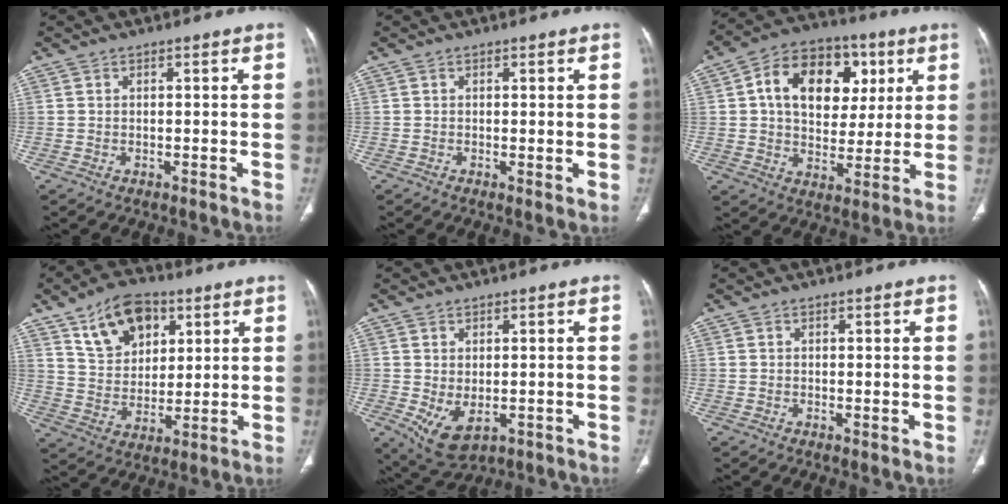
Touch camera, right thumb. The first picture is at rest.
{"total": 1.1, "force": [0.2, 0.2, 1.1], "torque": [-0.025, -0.006, 0.003]}
{"total": 18.1, "force": [4.9, 12.6, 11.9], "torque": [-0.154, 0.006, 0.077]}
{"total": 13.4, "force": [6.7, 8.5, 7.8], "torque": [-0.100, -0.022, 0.125]}
{"total": 6.5, "force": [-1.3, 3.7, 5.2], "torque": [-0.091, -0.008, -0.002]}
{"total": 0.6, "force": [0.1, 0.1, 0.6], "torque": [-0.015, -0.004, 0.002]}